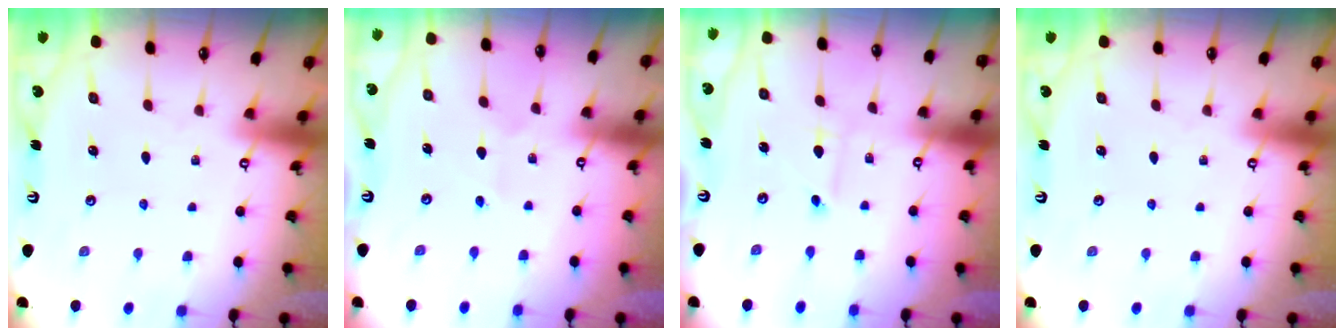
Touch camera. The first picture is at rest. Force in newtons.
{"total": 2.6, "press": 2.6, "slide": 0.3}
{"total": 1.4, "press": 1.3, "slide": 0.1}
{"total": 0.0}